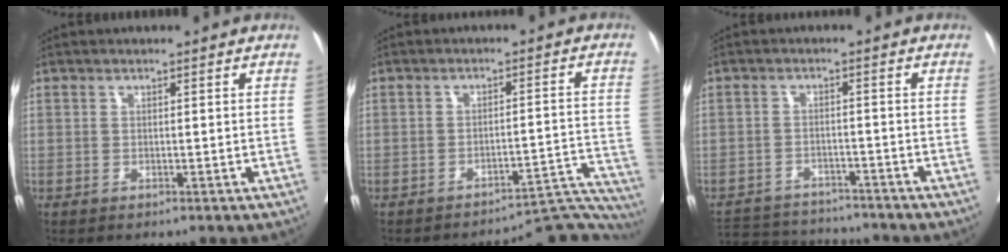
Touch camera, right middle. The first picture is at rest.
{"total": 12.7, "force": [-12.7, -0.2, 0.3], "torque": [0.032, 0.029, -0.153]}
{"total": 9.2, "force": [-8.9, 2.2, 1.1], "torque": [-0.018, 0.007, -0.131]}